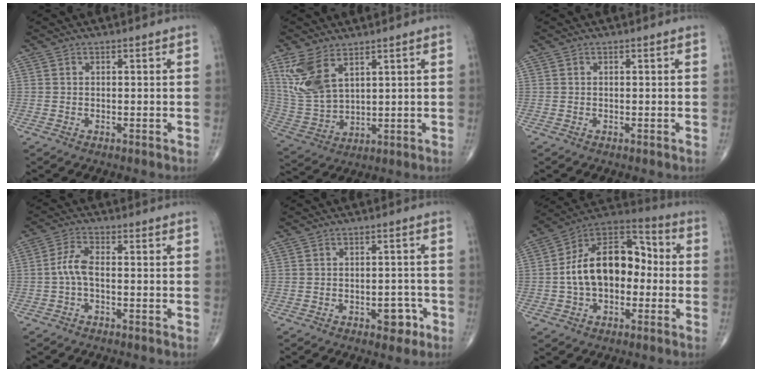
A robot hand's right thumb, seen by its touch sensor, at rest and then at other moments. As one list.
[{"total": 10.7, "force": [5.7, 5.3, 7.3], "torque": [-0.157, -0.018, 0.130]}, {"total": 0.0}, {"total": 4.1, "force": [-0.8, 1.7, 3.7], "torque": [-0.080, 0.014, -0.023]}, {"total": 4.1, "force": [-2.0, 2.4, 2.7], "torque": [-0.014, 0.016, -0.024]}, {"total": 17.9, "force": [-0.7, 11.3, 13.8], "torque": [-0.204, 0.047, -0.023]}]